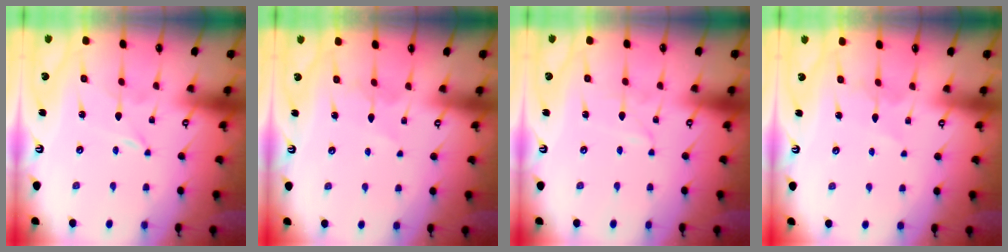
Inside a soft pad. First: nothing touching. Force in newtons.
{"total": 5.8, "press": 5.8, "slide": 0.7}
{"total": 1.7, "press": 1.7, "slide": 0.2}
{"total": 5.8, "press": 5.8, "slide": 0.7}